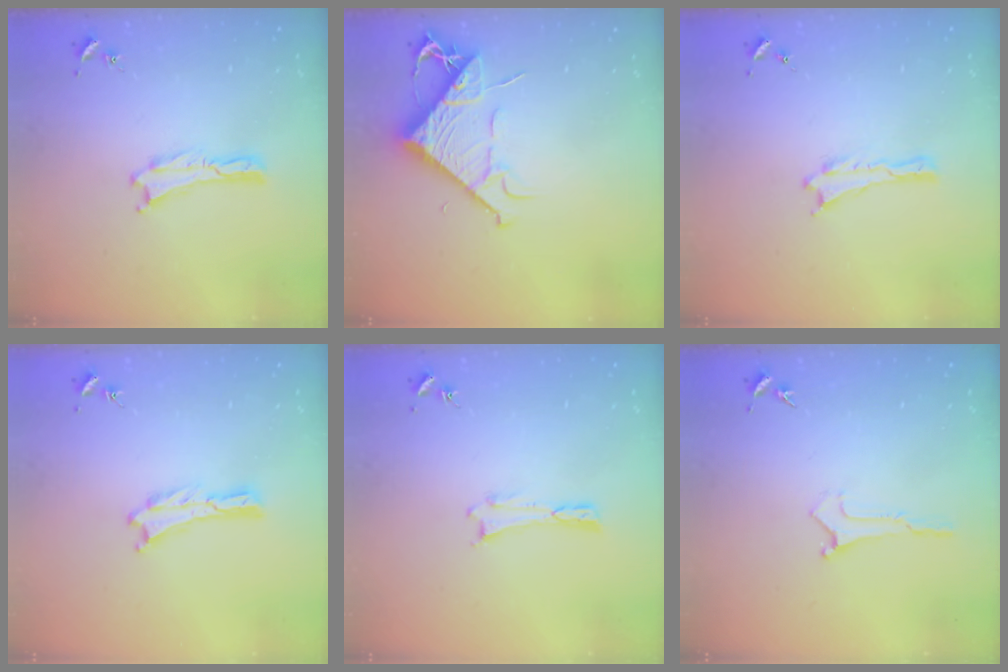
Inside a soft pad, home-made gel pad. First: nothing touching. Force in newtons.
{"total": 8.1, "press": 8.1, "slide": 1.1}
{"total": 0.0}
{"total": 0.0}
{"total": 0.0}
{"total": 0.0}